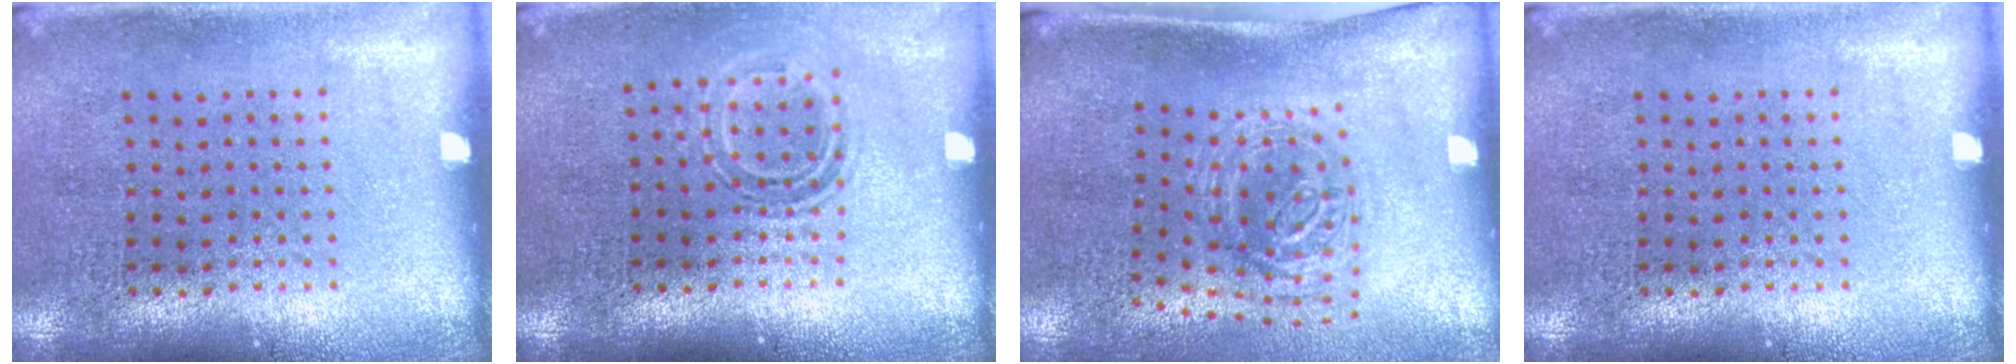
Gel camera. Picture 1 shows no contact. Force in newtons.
{"total": 1.4, "press": 1.0, "slide": 1.0}
{"total": 1.2, "press": 1.1, "slide": 0.6}
{"total": 0.0}